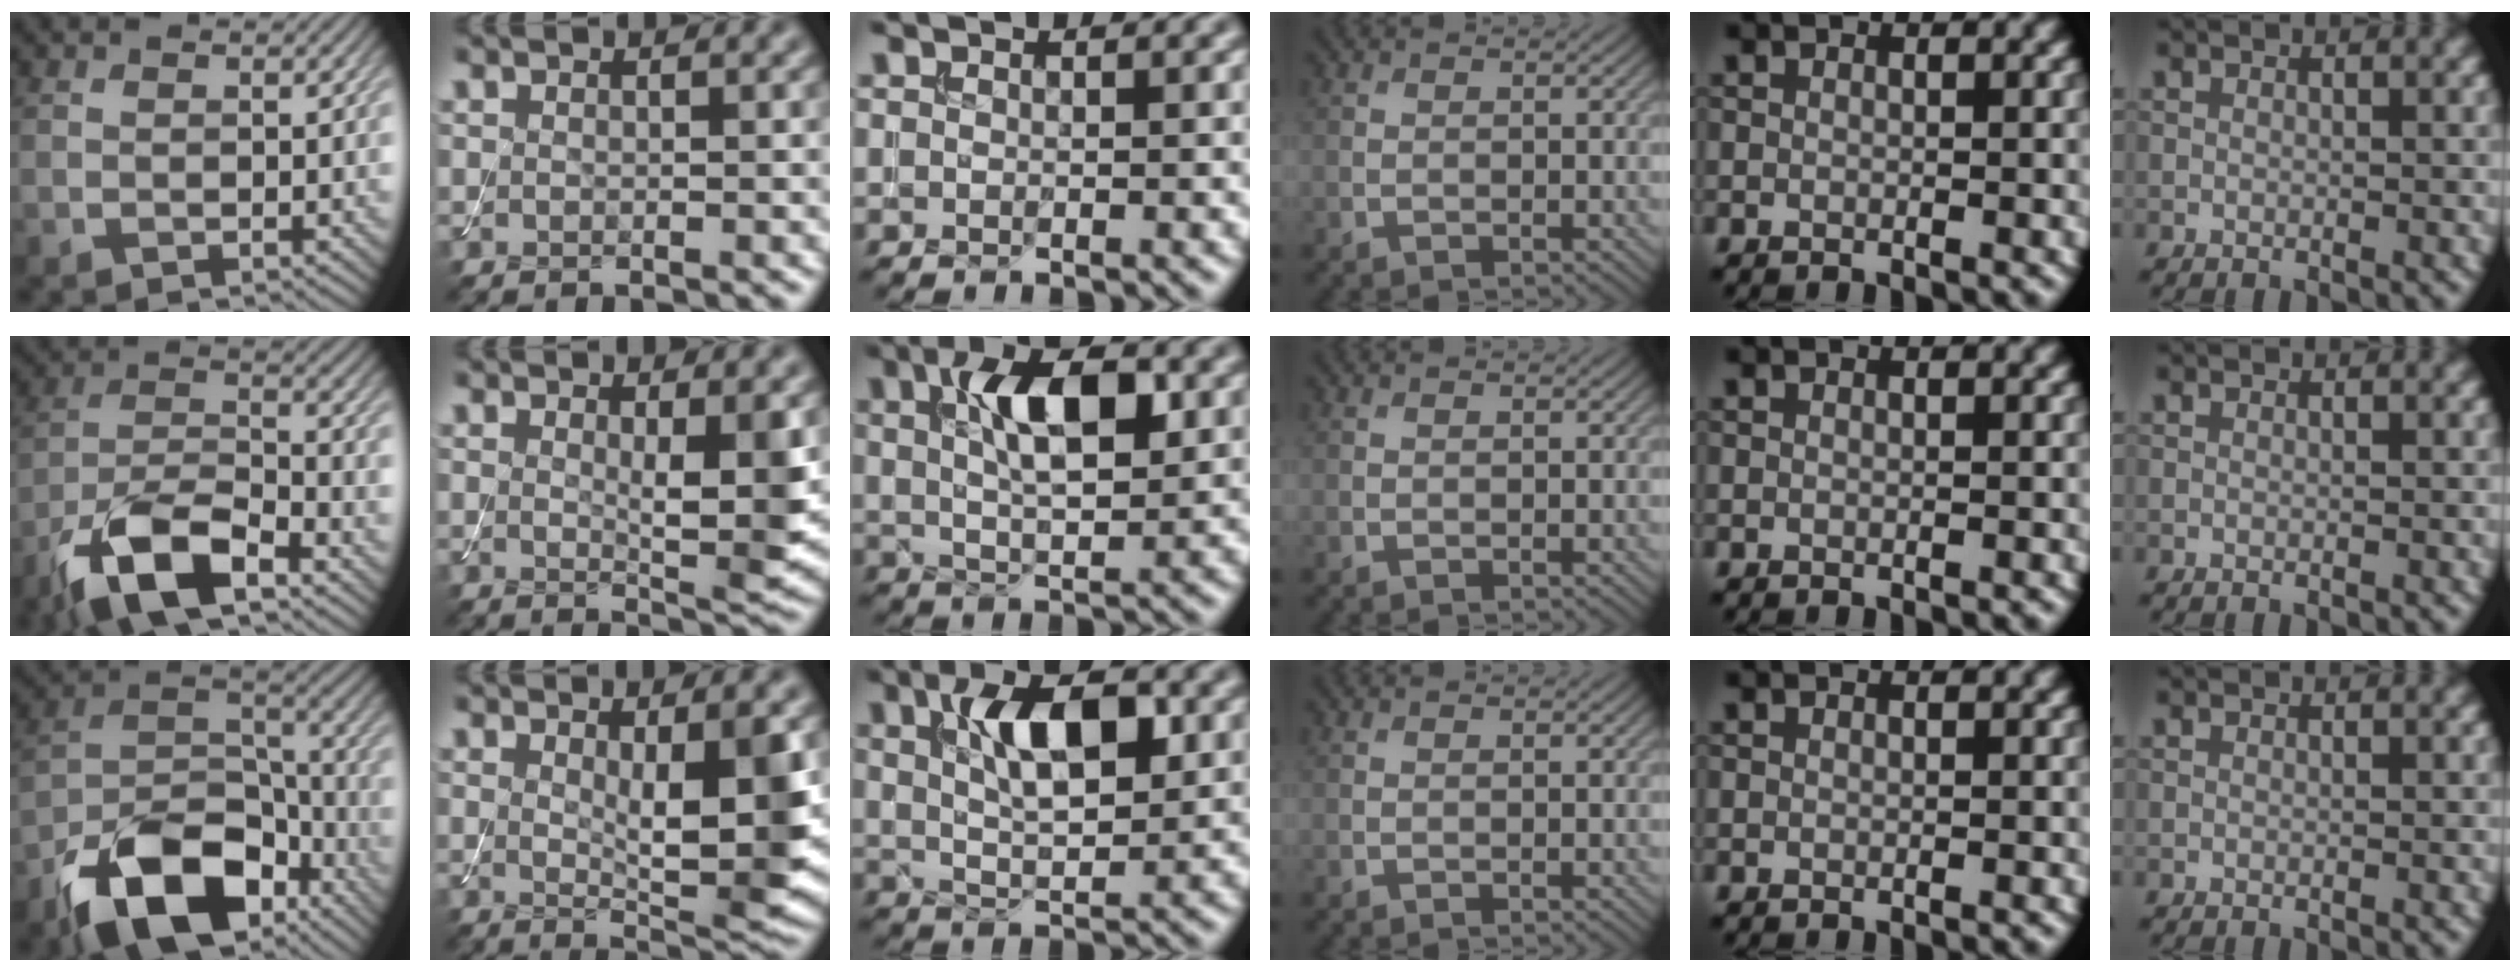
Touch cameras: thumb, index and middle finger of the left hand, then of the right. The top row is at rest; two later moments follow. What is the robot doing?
{"motion": "assemble", "object": "toy tower of hanoi"}